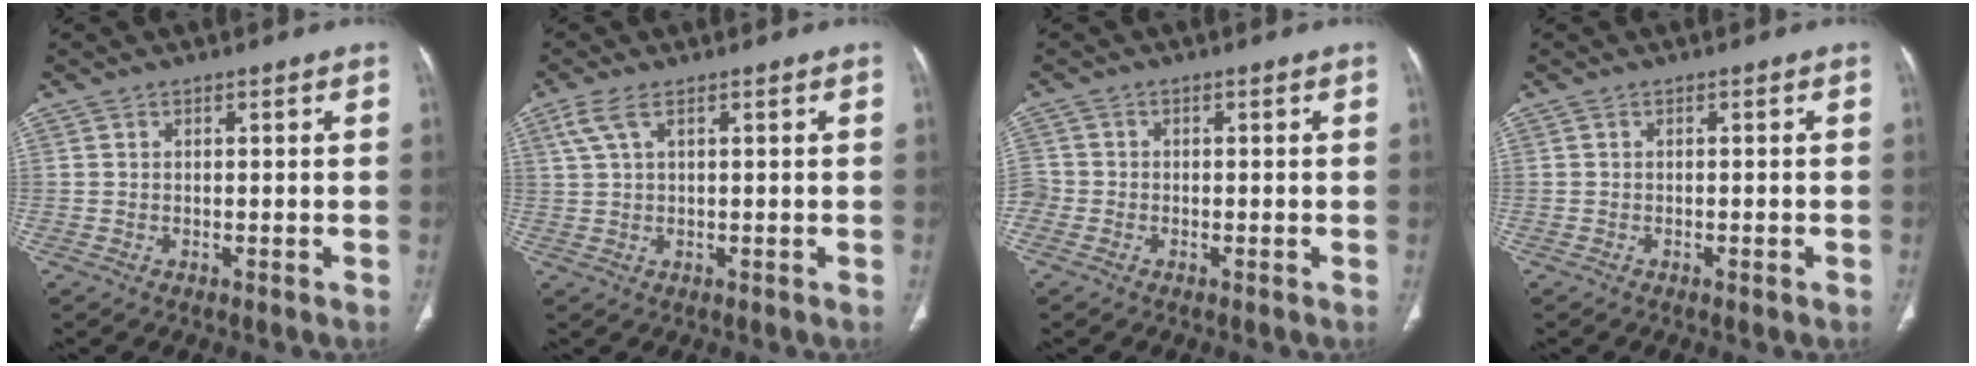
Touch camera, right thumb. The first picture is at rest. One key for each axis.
{"total": 3.5, "fx": 1.6, "fy": 1.2, "fz": 2.9, "tx": -0.084, "ty": 0.010, "tz": 0.041}
{"total": 2.6, "fx": -0.8, "fy": 2.3, "fz": 0.9, "tx": -0.018, "ty": 0.005, "tz": -0.021}
{"total": 1.0, "fx": -0.6, "fy": 0.2, "fz": 0.8, "tx": -0.012, "ty": -0.001, "tz": -0.008}